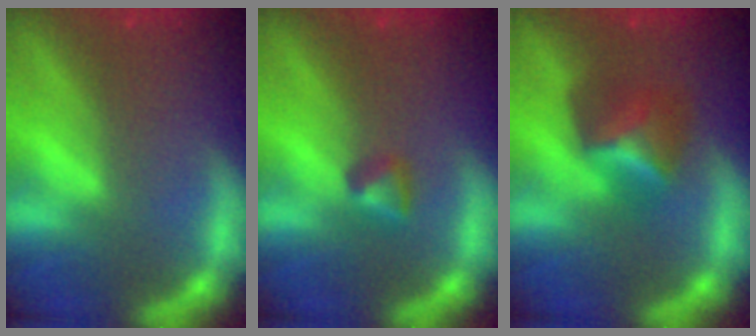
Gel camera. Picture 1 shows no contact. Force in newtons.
{"total": 1.4}
{"total": 4.0}